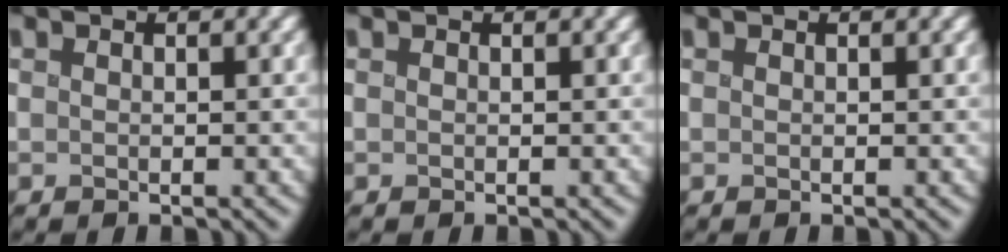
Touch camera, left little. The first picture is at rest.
{"total": 0.0}
{"total": 0.0}